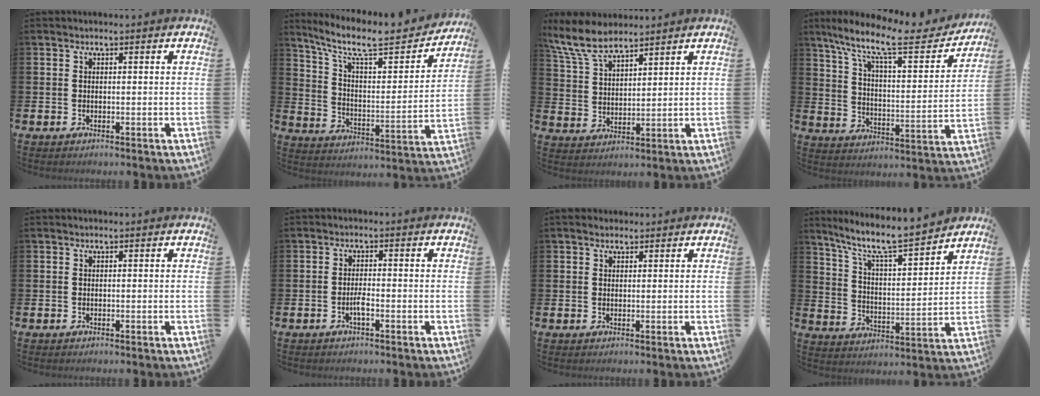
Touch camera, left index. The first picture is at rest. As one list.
[{"total": 9.4, "force": [7.9, 2.4, 4.5], "torque": [-0.109, -0.059, 0.130]}, {"total": 8.5, "force": [7.5, 2.4, 3.1], "torque": [-0.095, -0.026, 0.139]}, {"total": 11.4, "force": [9.0, 2.6, 6.4], "torque": [-0.145, -0.058, 0.145]}, {"total": 0.0}, {"total": 1.3, "force": [-0.8, 0.3, 1.1], "torque": [-0.027, 0.002, -0.013]}, {"total": 1.7, "force": [1.4, 0.8, 0.3], "torque": [0.009, 0.000, 0.023]}, {"total": 9.0, "force": [8.1, 1.1, 3.8], "torque": [-0.101, -0.059, 0.135]}]